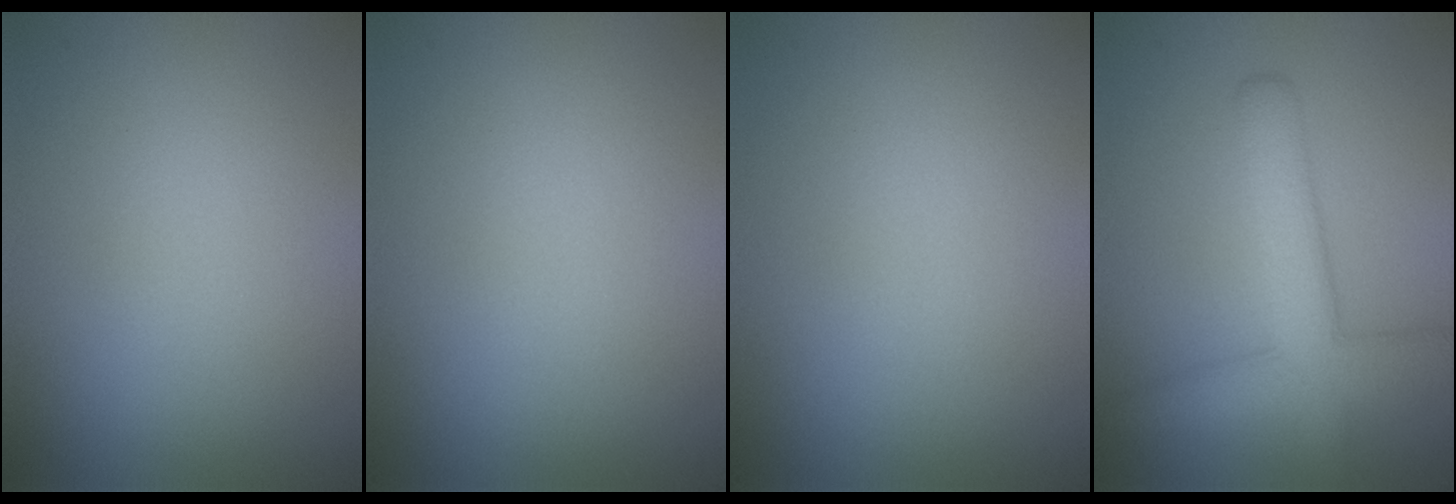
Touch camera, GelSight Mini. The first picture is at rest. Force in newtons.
{"total": 0.0}
{"total": 0.0}
{"total": 5.5, "press": 5.5, "slide": 0.2}